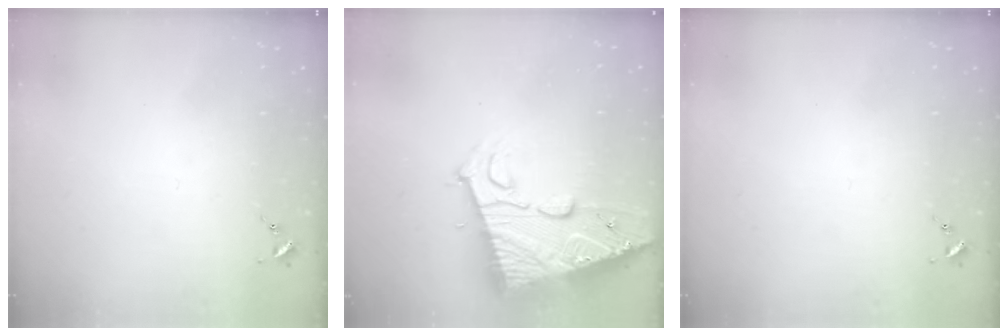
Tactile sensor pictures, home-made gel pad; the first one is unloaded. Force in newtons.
{"total": 18.3, "press": 18.2, "slide": 1.7}
{"total": 0.0}